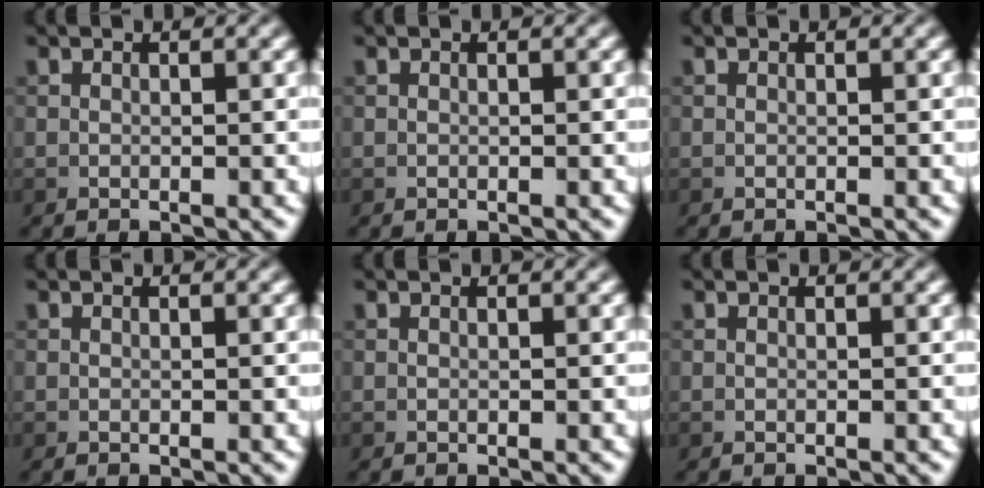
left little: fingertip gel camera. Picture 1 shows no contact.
{"total": 0.0}
{"total": 0.0}
{"total": 0.0}
{"total": 0.0}
{"total": 0.0}